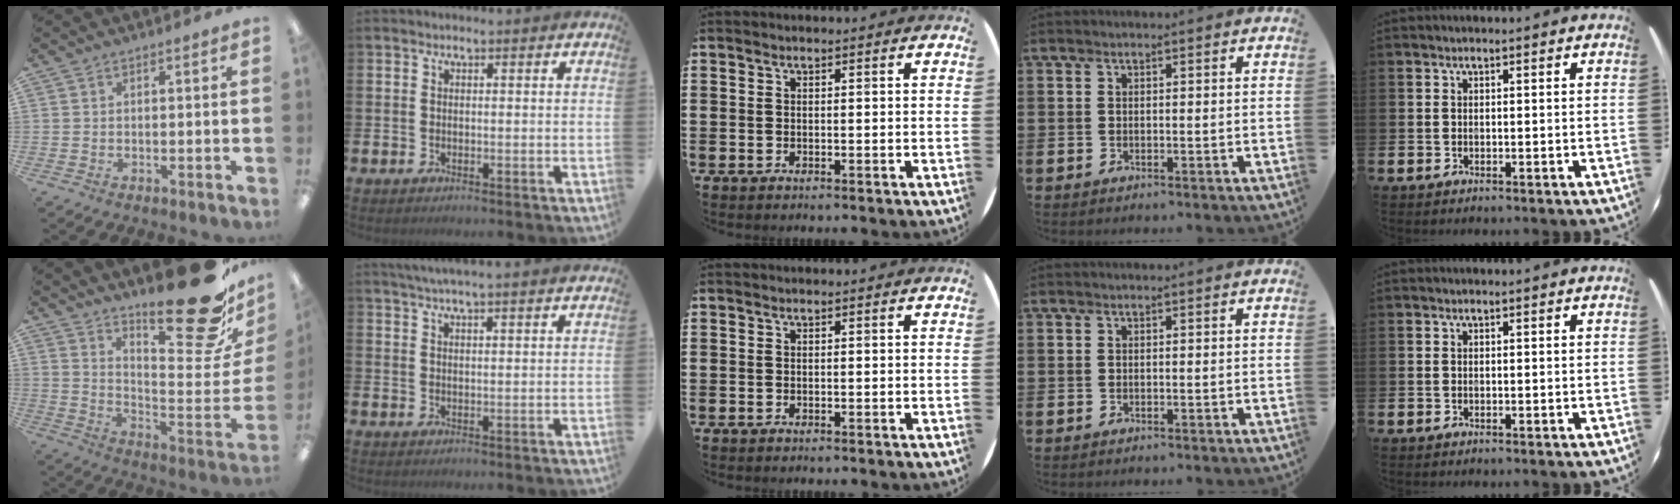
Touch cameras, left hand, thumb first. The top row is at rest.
{"thumb": {"total": 24.7, "force": [18.2, 6.5, 15.4], "torque": [-0.185, -0.141, 0.292]}, "index": {"total": 4.0, "force": [3.8, -0.6, 1.1], "torque": [-0.035, -0.007, 0.071]}}